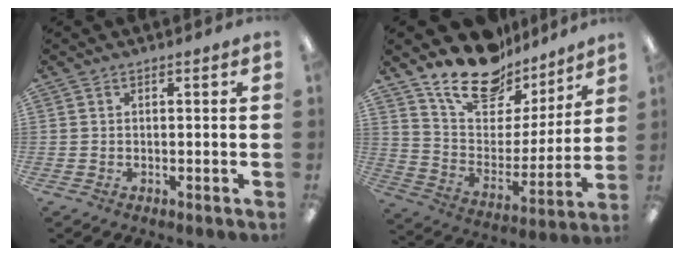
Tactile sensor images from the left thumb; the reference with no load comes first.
{"total": 19.7, "force": [15.7, 9.4, 7.3], "torque": [-0.134, -0.112, 0.278]}